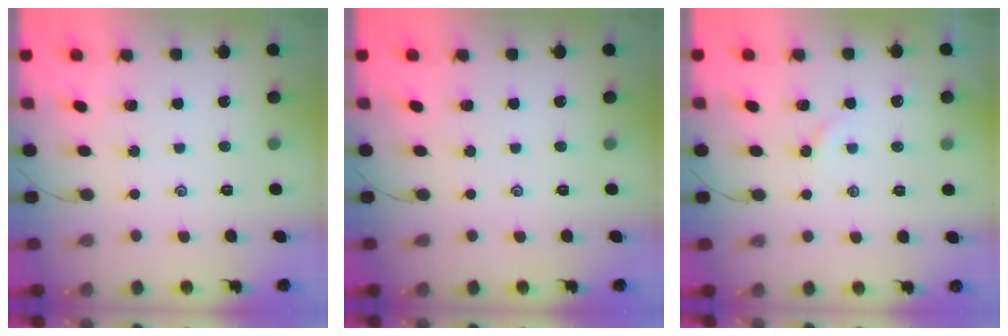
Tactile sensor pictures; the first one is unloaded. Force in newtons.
{"total": 0.0}
{"total": 4.6, "press": 4.5, "slide": 0.5}